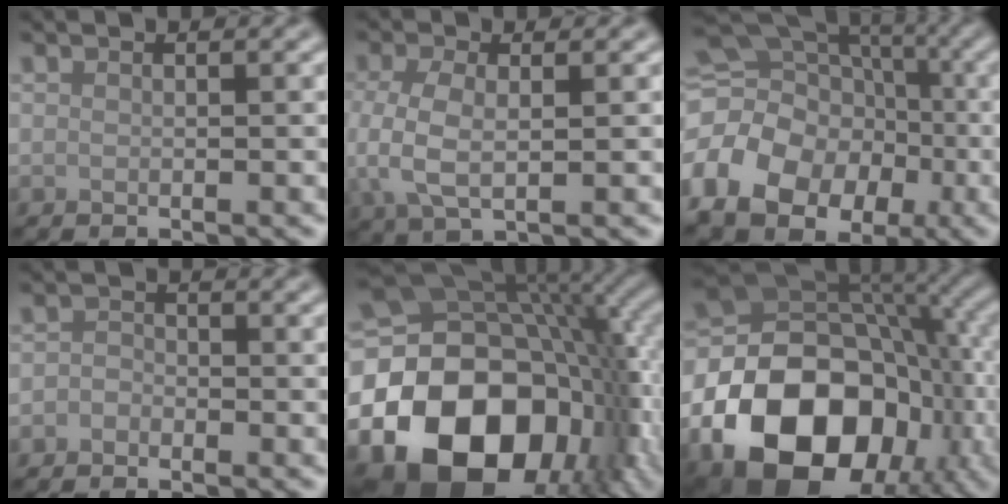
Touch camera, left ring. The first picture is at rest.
{"total": 4.4, "force": [-0.3, 2.3, 3.8], "torque": [-0.092, -0.007, -0.006]}
{"total": 15.6, "force": [-4.7, 12.7, 7.8], "torque": [-0.171, -0.007, -0.092]}
{"total": 1.1, "force": [-0.8, 0.8, 0.3], "torque": [-0.004, 0.002, -0.019]}
{"total": 20.5, "force": [-5.7, 15.1, 12.7], "torque": [-0.234, -0.028, -0.087]}
{"total": 18.8, "force": [-6.5, 13.9, 10.8], "torque": [-0.189, -0.030, -0.108]}